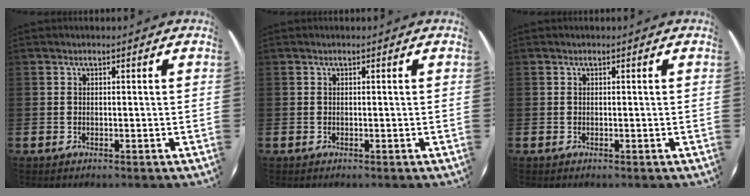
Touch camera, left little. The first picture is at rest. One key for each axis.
{"total": 0.0}
{"total": 0.0}